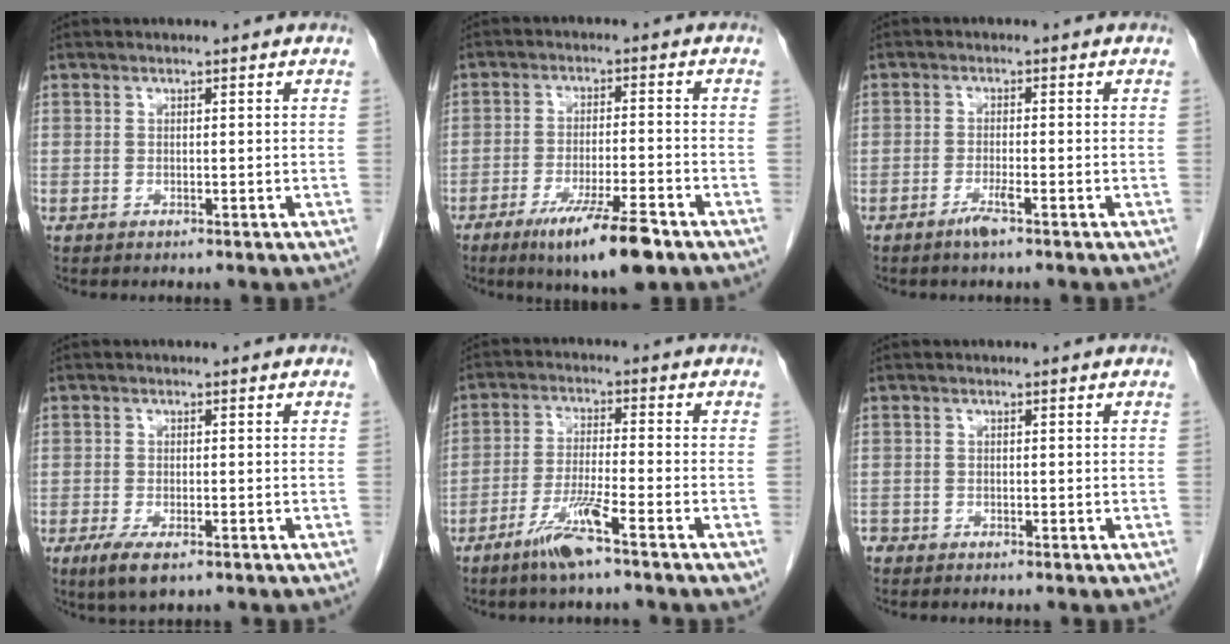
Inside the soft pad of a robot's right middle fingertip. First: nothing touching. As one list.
[{"total": 10.3, "force": [-6.6, 0.9, 7.9], "torque": [-0.138, -0.024, -0.105]}, {"total": 2.4, "force": [-1.6, -0.1, 1.7], "torque": [-0.036, -0.004, -0.031]}, {"total": 4.4, "force": [-2.5, 1.3, 3.4], "torque": [-0.071, -0.012, -0.039]}, {"total": 7.6, "force": [-4.7, -0.3, 6.0], "torque": [-0.117, -0.010, -0.088]}, {"total": 1.1, "force": [-0.8, 0.7, 0.2], "torque": [-0.009, 0.000, -0.014]}]